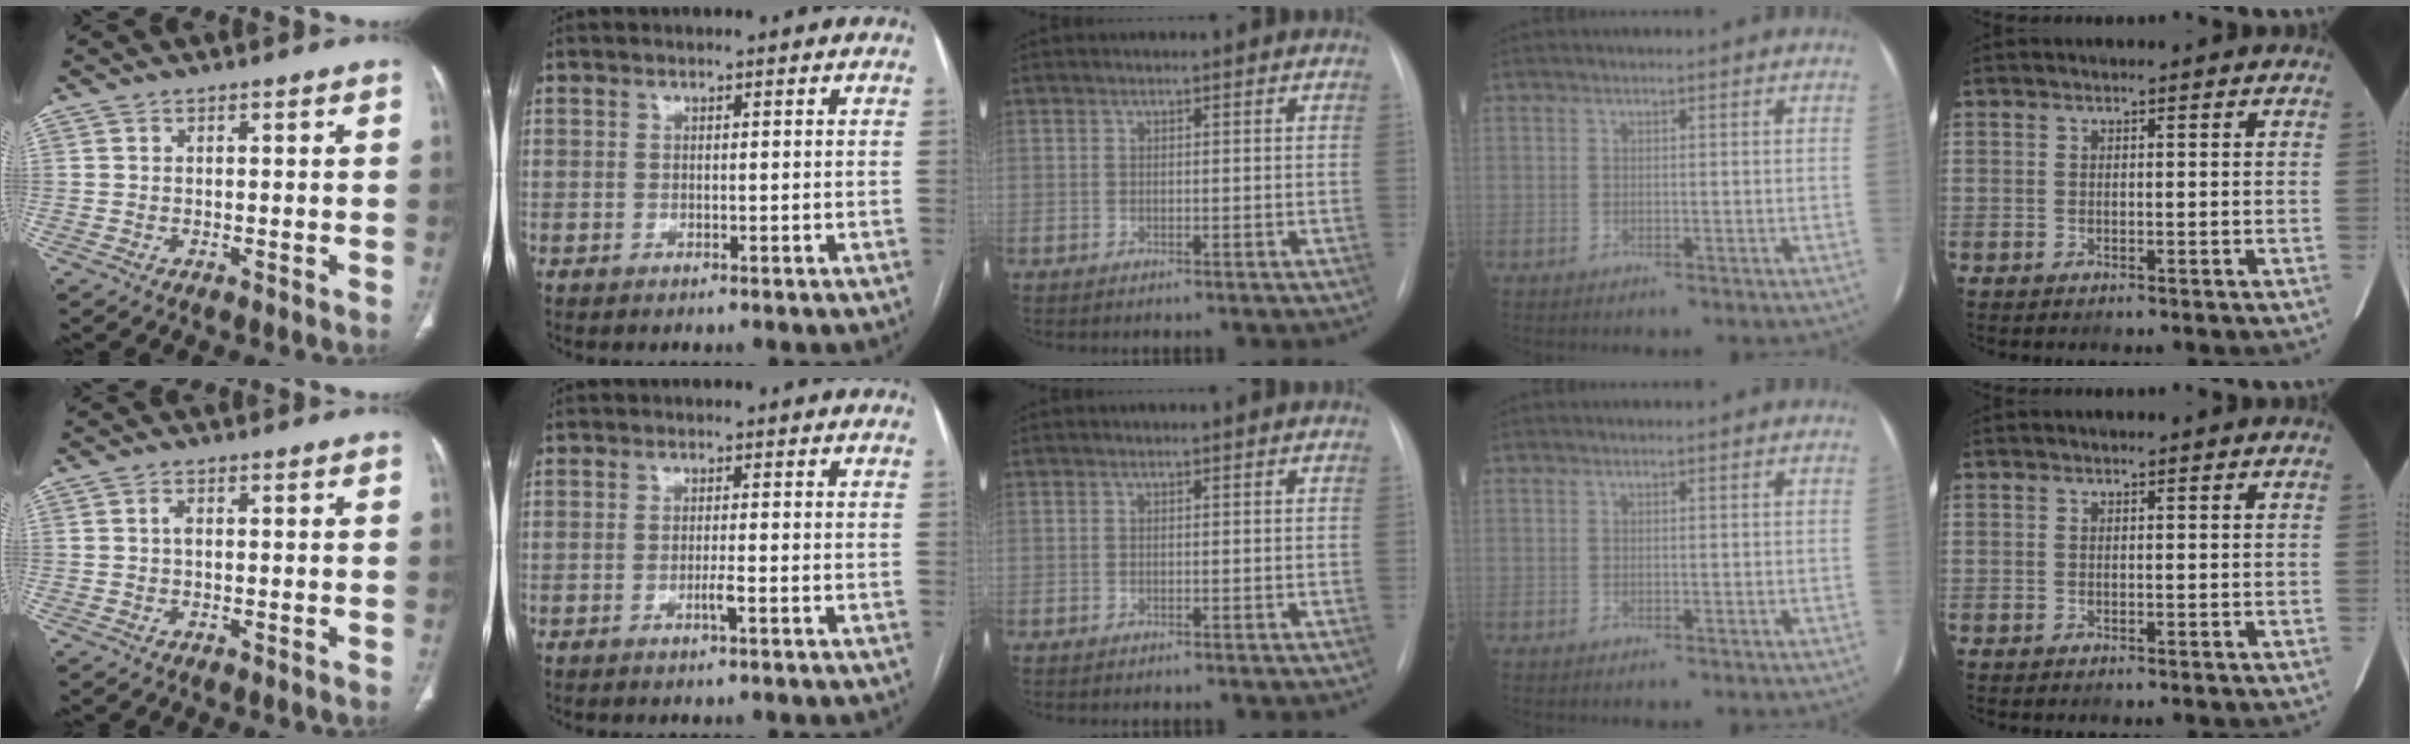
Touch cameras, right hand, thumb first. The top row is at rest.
{"thumb": {"total": 1.2, "force": [0.1, 0.6, 1.0], "torque": [-0.021, 0.002, 0.001]}, "index": {"total": 1.8, "force": [-0.7, -0.1, 1.6], "torque": [-0.032, -0.003, -0.013]}}